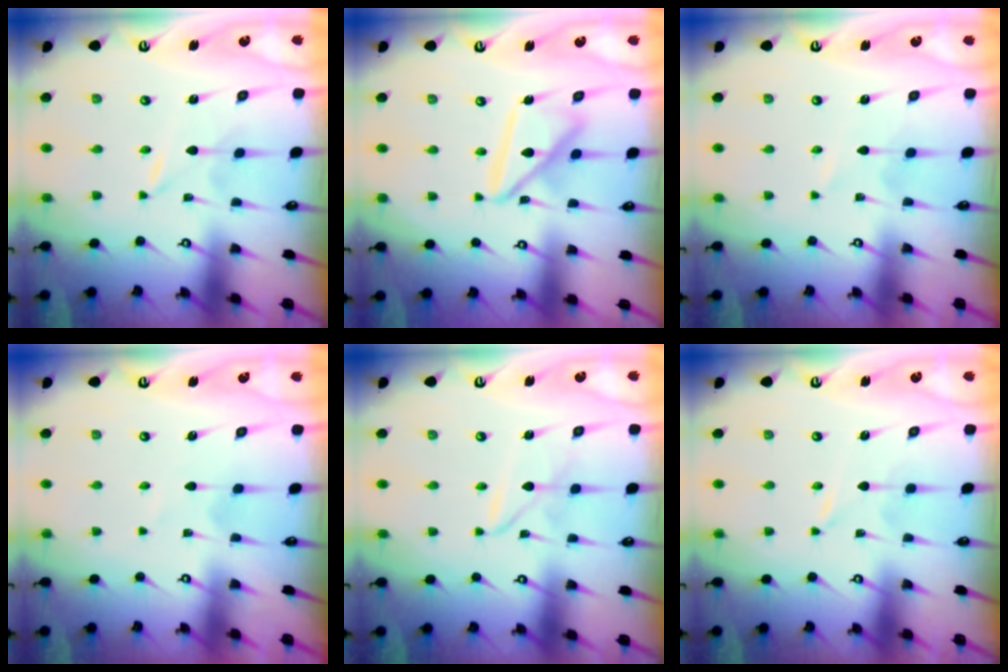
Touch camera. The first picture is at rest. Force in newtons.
{"total": 15.0, "press": 14.9, "slide": 1.3}
{"total": 1.4, "press": 1.4, "slide": 0.2}
{"total": 1.0, "press": 1.0, "slide": 0.1}
{"total": 2.6, "press": 2.6, "slide": 0.2}
{"total": 0.0}